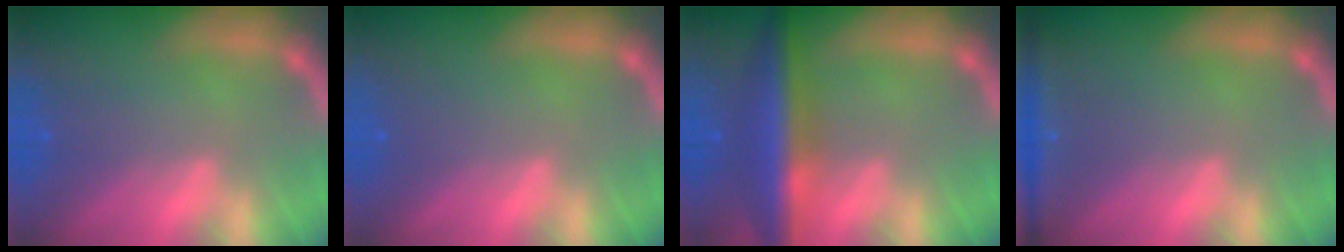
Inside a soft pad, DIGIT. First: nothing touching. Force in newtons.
{"total": 0.0}
{"total": 7.5}
{"total": 4.0}